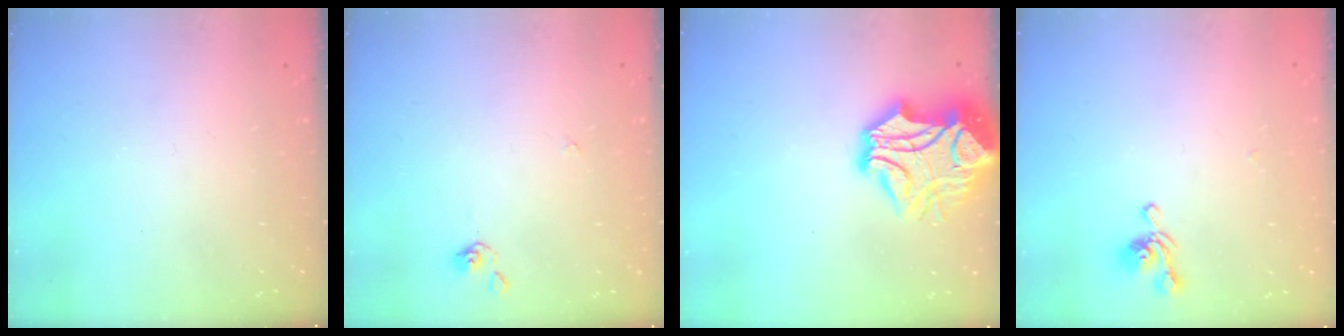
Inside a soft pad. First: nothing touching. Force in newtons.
{"total": 1.1, "press": 1.0, "slide": 0.4}
{"total": 15.0, "press": 14.8, "slide": 2.2}
{"total": 2.8, "press": 2.7, "slide": 0.7}